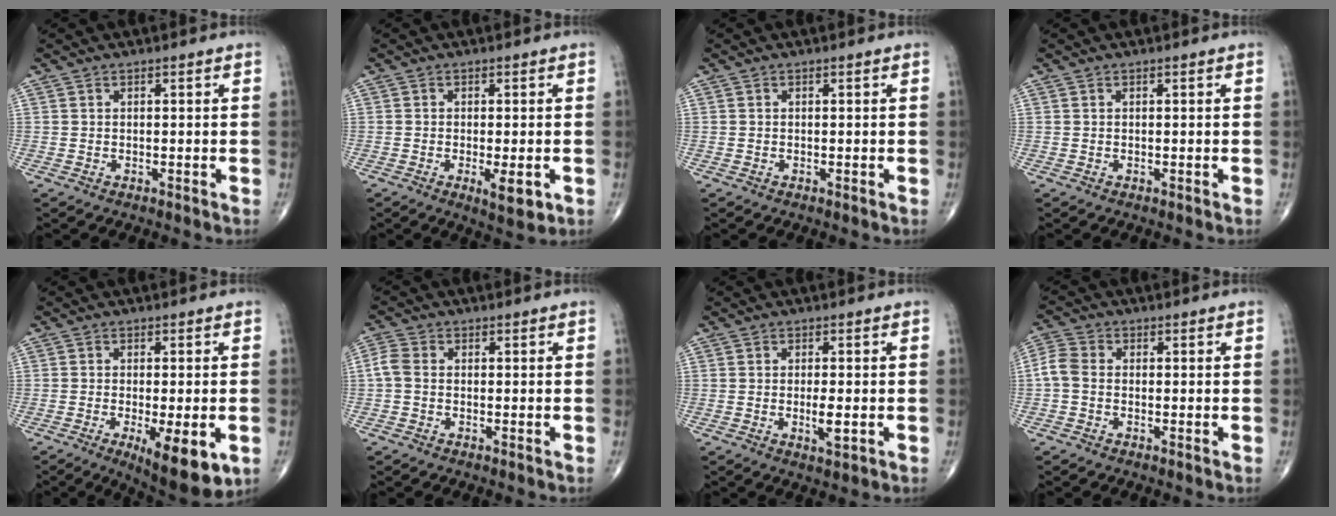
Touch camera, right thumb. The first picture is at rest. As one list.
[{"total": 4.8, "force": [-1.5, 1.6, 4.3], "torque": [-0.063, -0.010, -0.020]}, {"total": 0.0}, {"total": 0.0}, {"total": 11.3, "force": [-3.9, 3.6, 10.0], "torque": [-0.140, -0.017, -0.049]}, {"total": 3.1, "force": [-0.4, 2.2, 2.2], "torque": [-0.051, 0.005, -0.017]}, {"total": 3.4, "force": [-0.6, 0.9, 3.3], "torque": [-0.057, -0.007, -0.009]}, {"total": 4.3, "force": [-0.6, 3.1, 2.9], "torque": [-0.065, 0.010, -0.023]}]